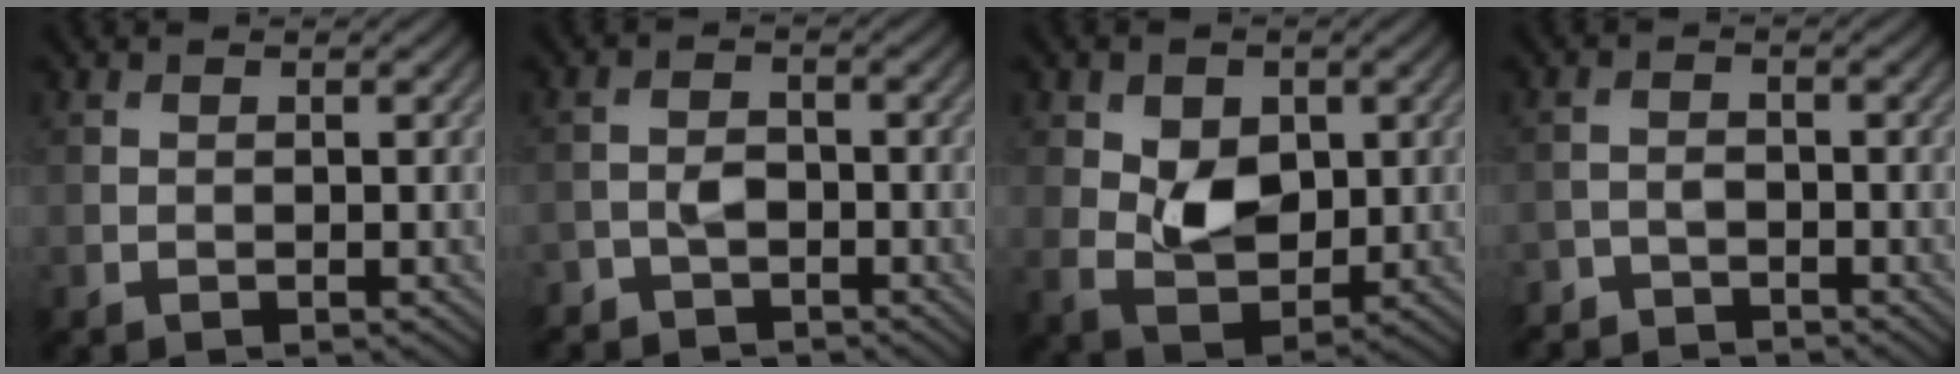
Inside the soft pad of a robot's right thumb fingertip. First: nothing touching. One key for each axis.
{"total": 2.6, "fx": -1.8, "fy": 1.6, "fz": 0.9, "tx": -0.013, "ty": 0.005, "tz": -0.040}
{"total": 6.4, "fx": 1.1, "fy": 4.4, "fz": 4.5, "tx": -0.082, "ty": -0.008, "tz": 0.020}
{"total": 2.9, "fx": -2.7, "fy": 1.0, "fz": 0.3, "tx": -0.002, "ty": -0.001, "tz": -0.060}